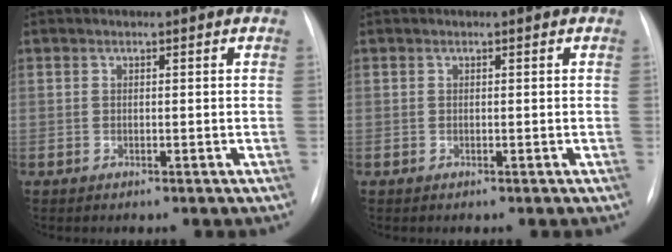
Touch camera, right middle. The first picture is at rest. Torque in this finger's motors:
{"motor_torque": [-0.01, -0.01, 0.00, 0.00]}